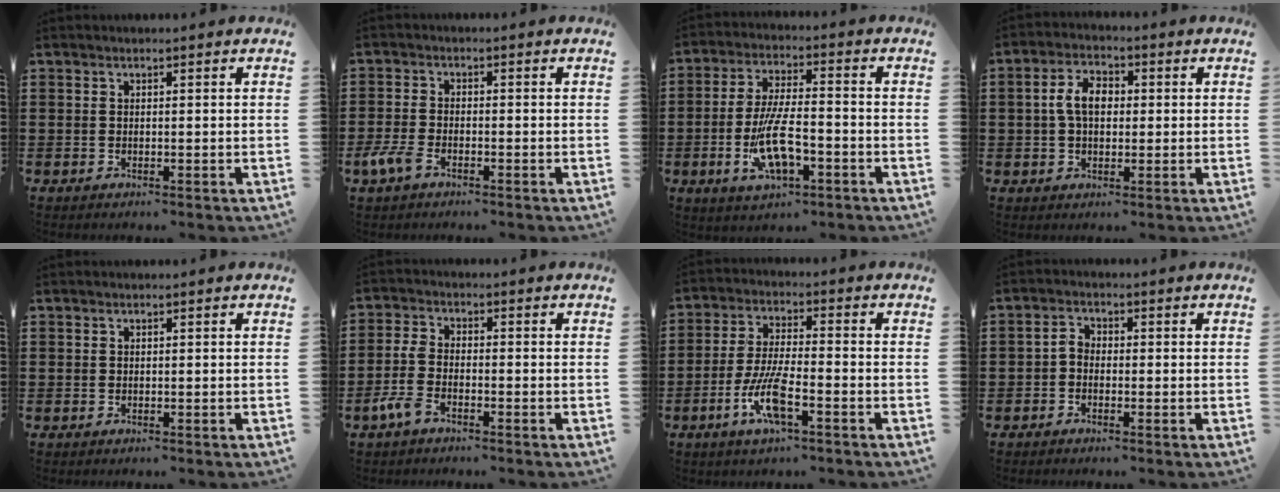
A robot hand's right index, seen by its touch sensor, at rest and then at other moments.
{"total": 3.4, "force": [-2.2, 1.4, 2.2], "torque": [-0.067, -0.005, -0.049]}
{"total": 10.0, "force": [-3.1, 3.6, 8.8], "torque": [-0.188, -0.011, -0.058]}
{"total": 5.6, "force": [0.5, 3.4, 4.4], "torque": [-0.101, 0.012, 0.003]}
{"total": 0.0}
{"total": 4.0, "force": [-2.5, 1.6, 2.7], "torque": [-0.076, 0.002, -0.056]}
{"total": 7.9, "force": [-3.4, 1.8, 6.8], "torque": [-0.157, -0.015, -0.069]}
{"total": 1.9, "force": [-0.8, 1.2, 1.2], "torque": [-0.032, 0.003, -0.019]}